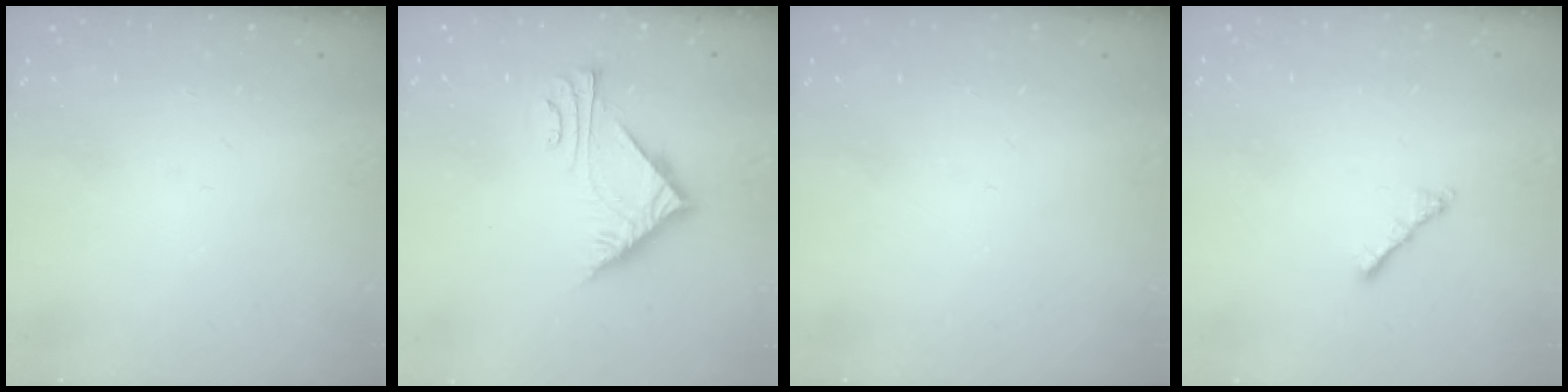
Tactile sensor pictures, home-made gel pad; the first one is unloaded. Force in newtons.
{"total": 7.0, "press": 7.0, "slide": 0.2}
{"total": 0.0}
{"total": 2.0, "press": 1.9, "slide": 0.6}